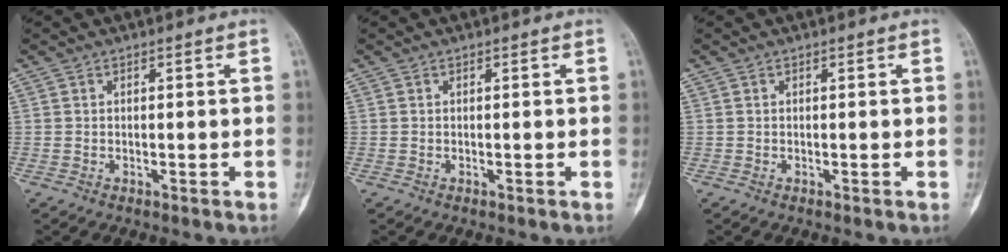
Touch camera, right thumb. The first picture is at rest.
{"total": 0.0}
{"total": 0.0}